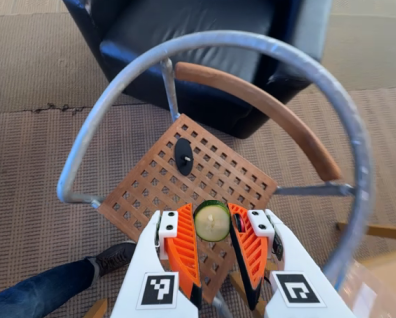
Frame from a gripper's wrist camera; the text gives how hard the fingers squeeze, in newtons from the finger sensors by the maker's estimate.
{"total": 6.7, "left": 6.6, "right": 6.8}